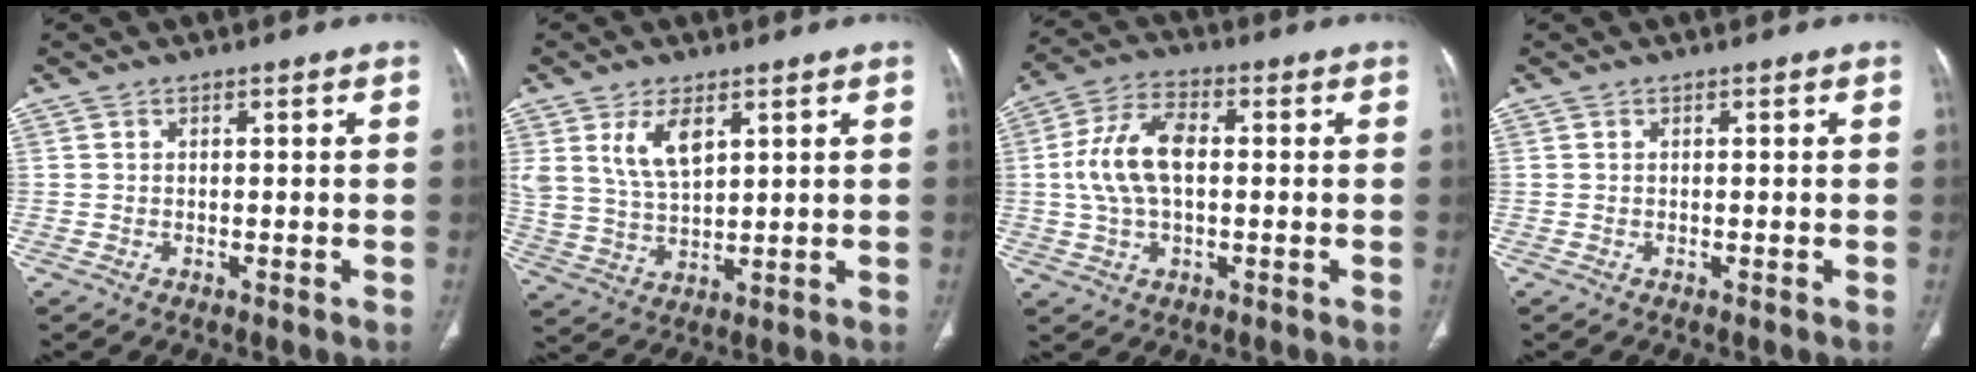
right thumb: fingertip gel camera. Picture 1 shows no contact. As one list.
[{"total": 8.2, "force": [3.9, 4.1, 6.0], "torque": [-0.106, -0.018, 0.086]}, {"total": 11.4, "force": [0.6, 6.4, 9.4], "torque": [-0.189, 0.020, 0.009]}, {"total": 0.0}]